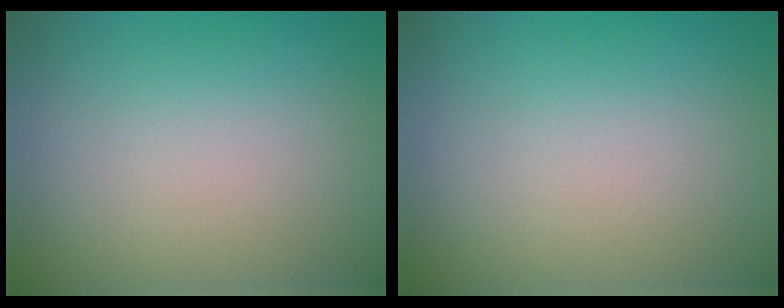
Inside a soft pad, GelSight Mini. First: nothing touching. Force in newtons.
{"total": 0.0}